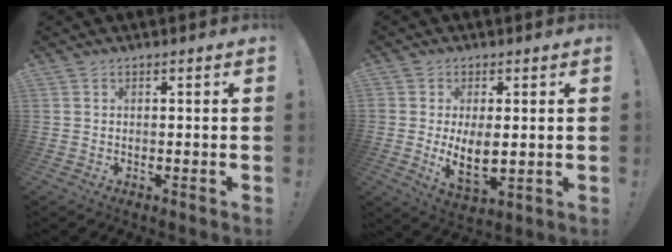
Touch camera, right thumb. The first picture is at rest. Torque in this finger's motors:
{"motor_torque": [2.39, 2.64, 0.79, 0.38, 0.31]}